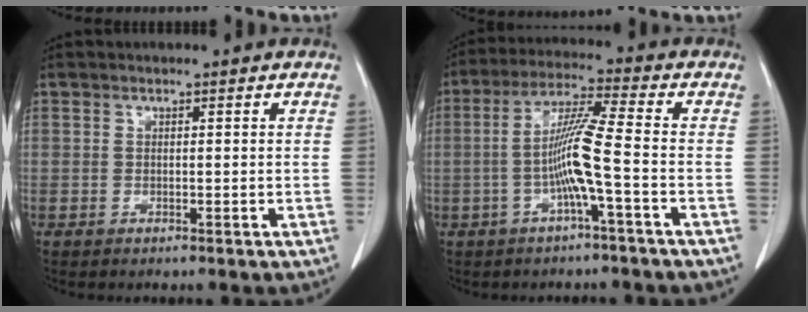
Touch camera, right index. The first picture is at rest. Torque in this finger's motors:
{"motor_torque": [0.21, 0.03, 0.22, 0.07]}